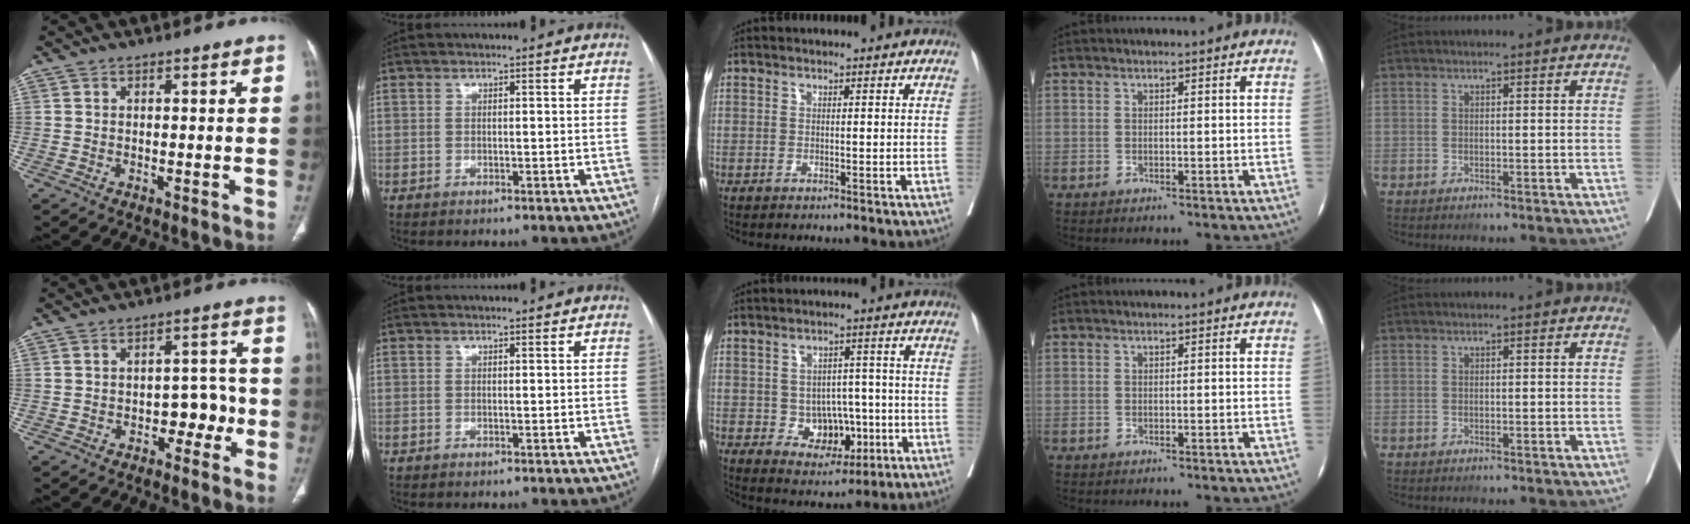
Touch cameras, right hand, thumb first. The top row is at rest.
{"thumb": {"total": 4.9, "force": [-1.7, 3.3, 3.1], "torque": [-0.014, 0.027, -0.027]}, "middle": {"total": 6.8, "force": [-1.4, 5.1, 4.3], "torque": [-0.050, 0.012, -0.009]}}